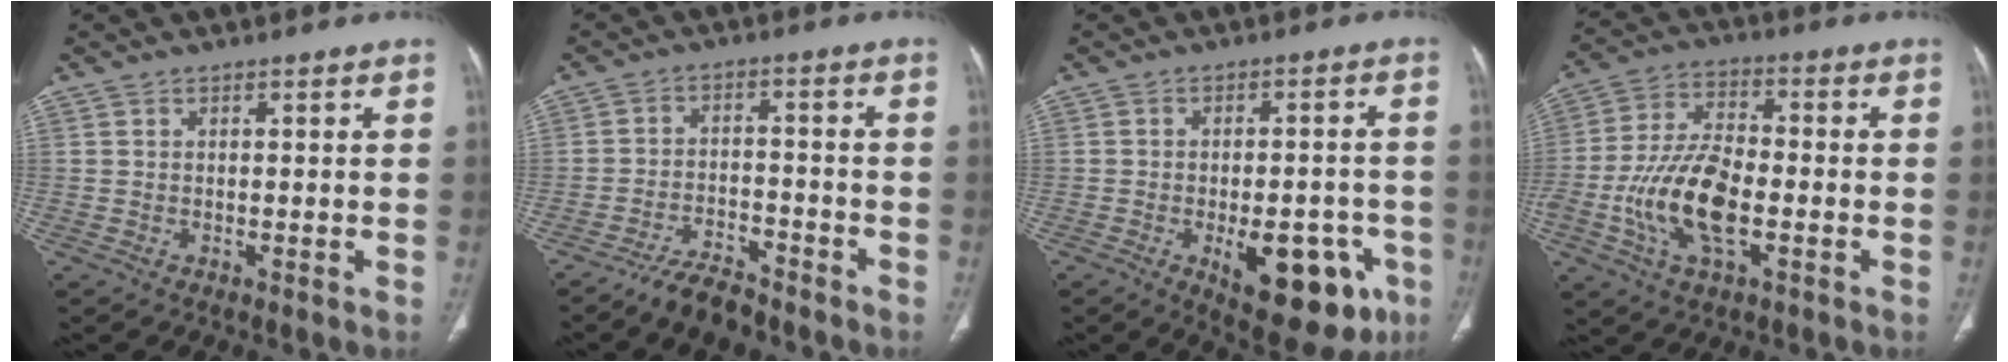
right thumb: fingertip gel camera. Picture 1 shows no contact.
{"total": 6.5, "force": [-5.6, 2.2, 2.7], "torque": [-0.048, 0.034, -0.099]}
{"total": 16.3, "force": [-6.5, 7.7, 12.8], "torque": [-0.127, 0.018, -0.071]}
{"total": 14.3, "force": [-3.8, 6.8, 12.0], "torque": [-0.244, 0.020, -0.073]}